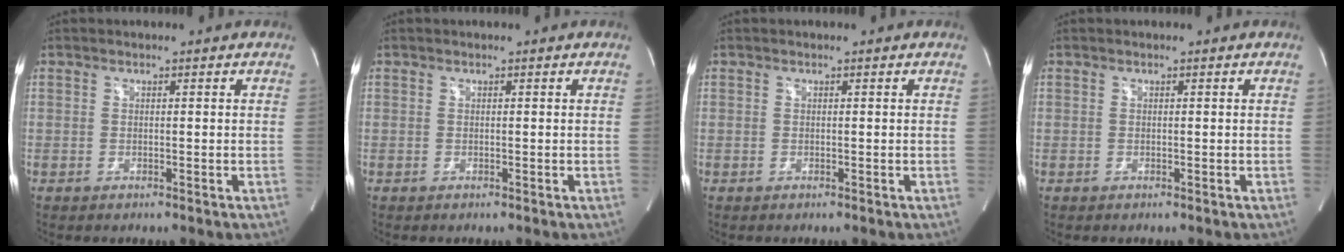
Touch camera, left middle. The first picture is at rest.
{"total": 0.0}
{"total": 0.0}
{"total": 0.0}